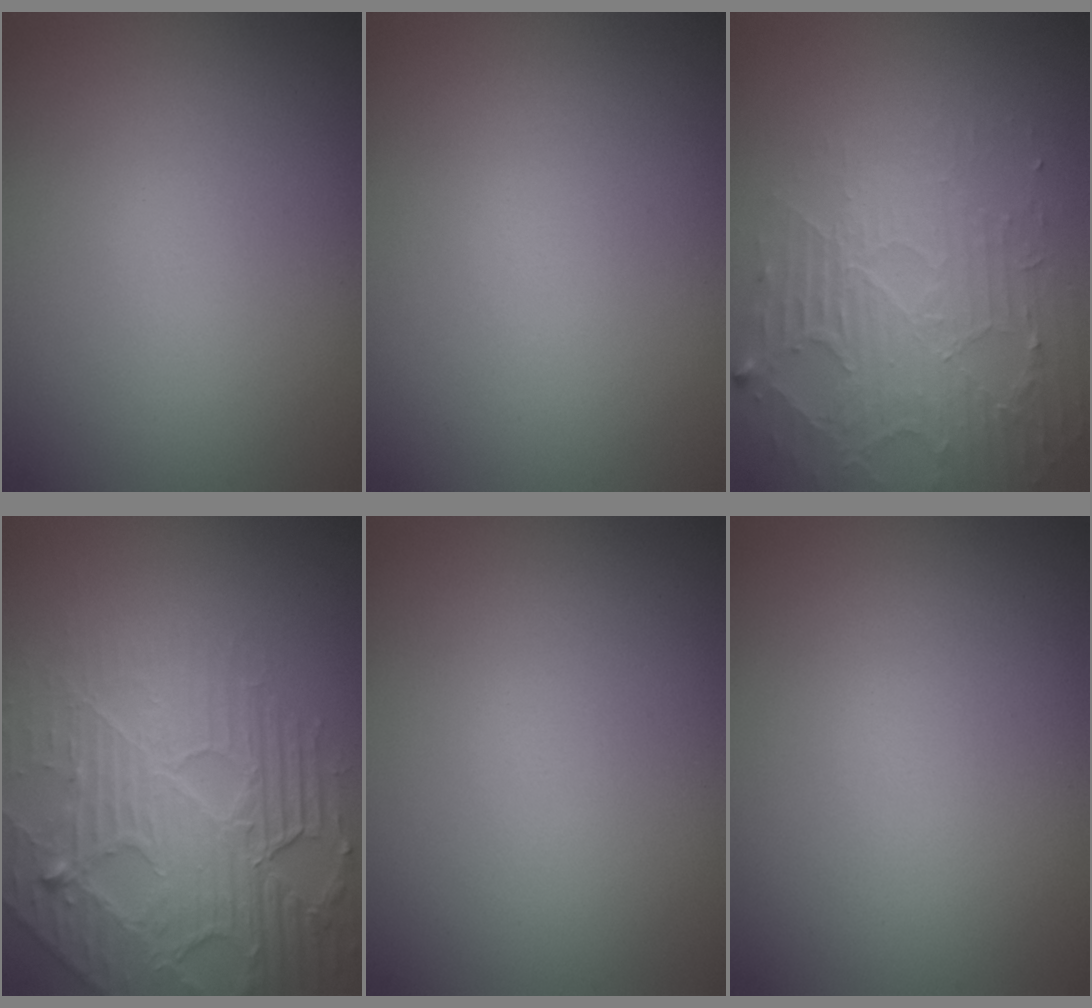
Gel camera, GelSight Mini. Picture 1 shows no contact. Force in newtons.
{"total": 0.0}
{"total": 4.1, "press": 3.4, "slide": 2.3}
{"total": 6.7, "press": 5.3, "slide": 4.1}
{"total": 0.0}
{"total": 0.0}